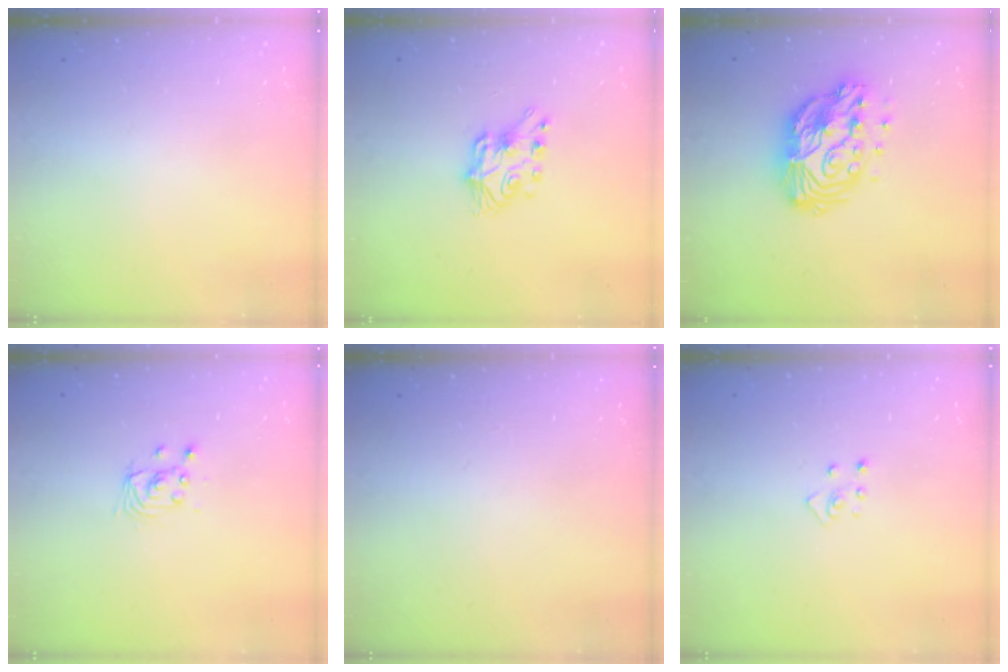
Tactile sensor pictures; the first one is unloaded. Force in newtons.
{"total": 7.0, "press": 7.0, "slide": 0.2}
{"total": 15.1, "press": 15.0, "slide": 1.2}
{"total": 2.9, "press": 2.9, "slide": 0.0}
{"total": 0.0}
{"total": 2.8, "press": 2.8, "slide": 0.3}